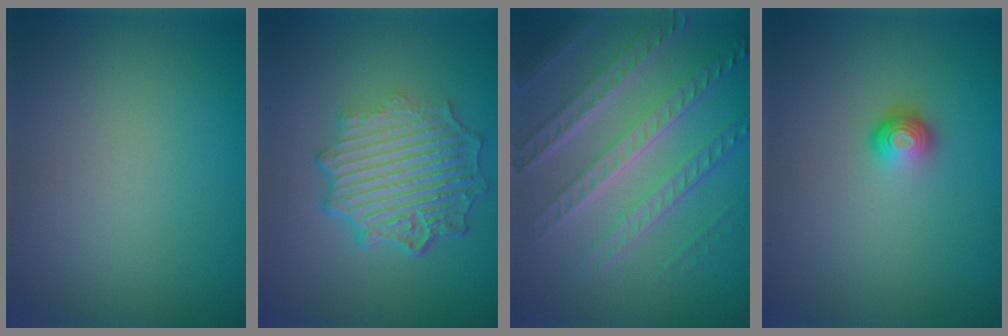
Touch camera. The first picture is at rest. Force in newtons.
{"total": 7.0, "press": 5.2, "slide": 4.6}
{"total": 7.1, "press": 5.0, "slide": 5.0}
{"total": 1.7, "press": 1.2, "slide": 1.3}